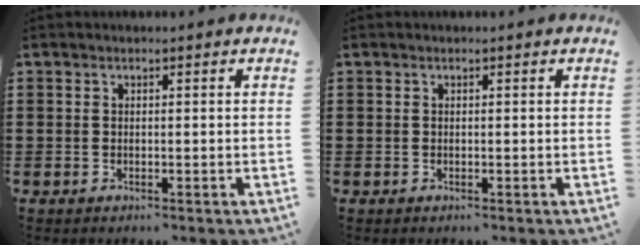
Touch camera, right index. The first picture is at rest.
{"total": 0.0}